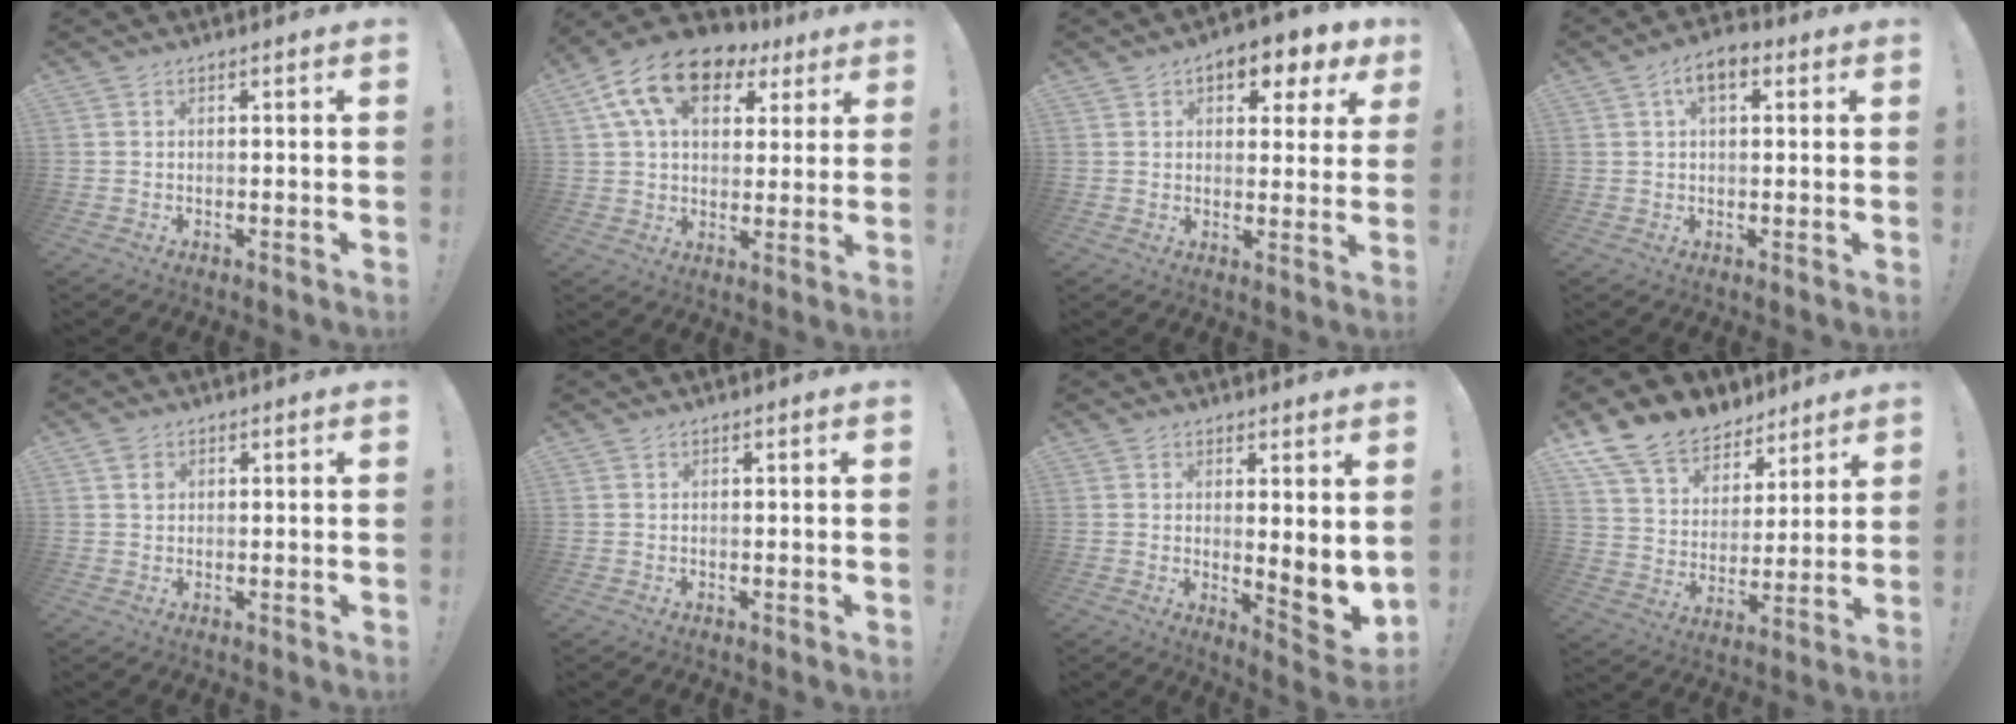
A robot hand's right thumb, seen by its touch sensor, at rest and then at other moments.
{"total": 16.2, "force": [7.5, 10.0, 10.3], "torque": [-0.180, -0.021, 0.139]}
{"total": 7.5, "force": [3.8, 4.3, 4.9], "torque": [-0.056, -0.022, 0.065]}
{"total": 6.2, "force": [2.3, 3.0, 4.9], "torque": [-0.074, 0.003, 0.038]}
{"total": 1.4, "force": [0.7, 1.2, 0.5], "torque": [-0.001, -0.002, 0.011]}
{"total": 0.0}
{"total": 5.2, "force": [1.8, 1.1, 4.8], "torque": [-0.049, -0.046, 0.032]}
{"total": 14.5, "force": [10.9, 8.6, 4.2], "torque": [-0.085, -0.075, 0.210]}